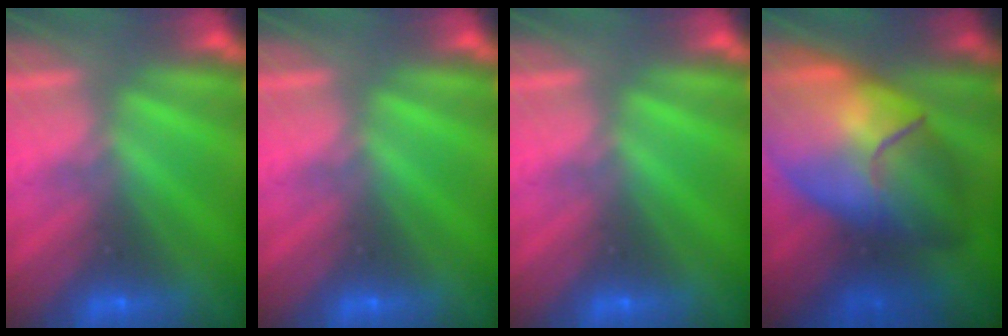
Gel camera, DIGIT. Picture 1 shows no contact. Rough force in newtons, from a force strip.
{"total": 0.0}
{"total": 0.0}
{"total": 9.6}